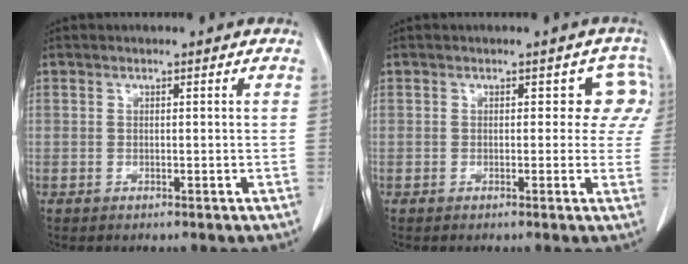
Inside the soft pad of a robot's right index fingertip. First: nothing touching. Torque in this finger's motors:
{"motor_torque": [0.04, 0.04, 0.05, 0.00]}